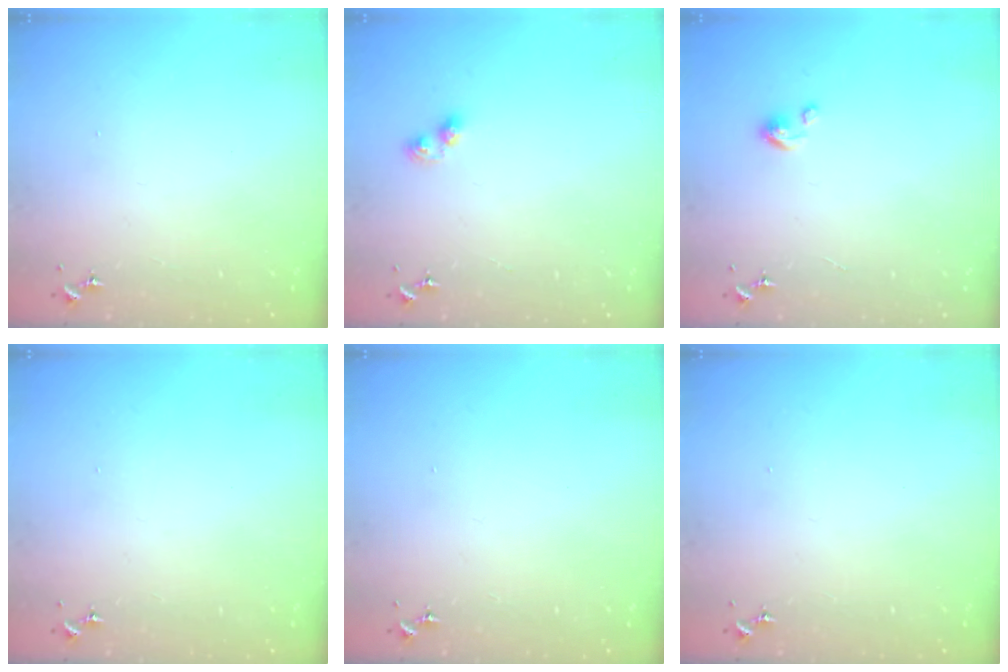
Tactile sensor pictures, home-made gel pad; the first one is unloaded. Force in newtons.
{"total": 2.8, "press": 2.8, "slide": 0.5}
{"total": 3.0, "press": 3.0, "slide": 0.2}
{"total": 0.0}
{"total": 0.0}
{"total": 0.0}